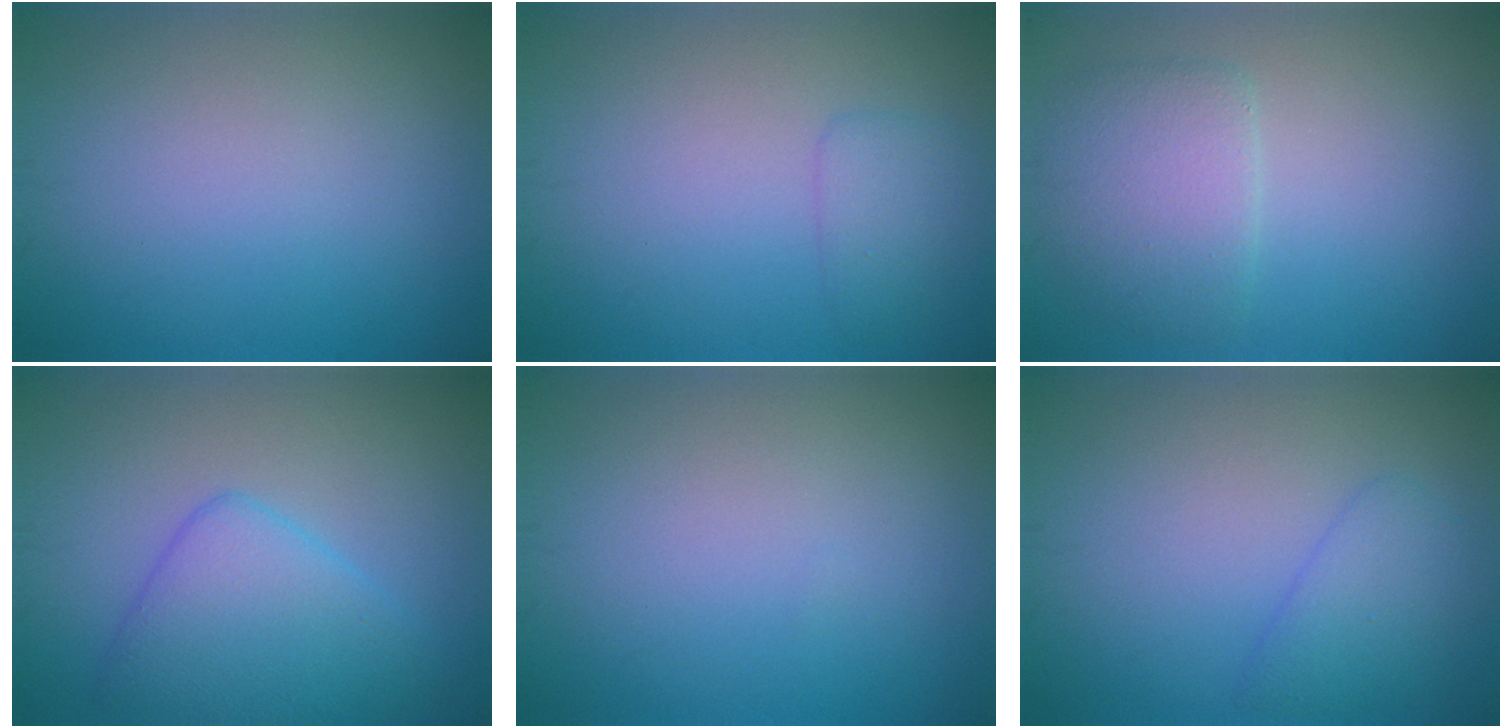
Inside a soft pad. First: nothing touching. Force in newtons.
{"total": 1.7, "press": 1.7, "slide": 0.1}
{"total": 3.9, "press": 3.8, "slide": 0.2}
{"total": 5.3, "press": 5.3, "slide": 0.2}
{"total": 0.0}
{"total": 2.4, "press": 2.4, "slide": 0.1}